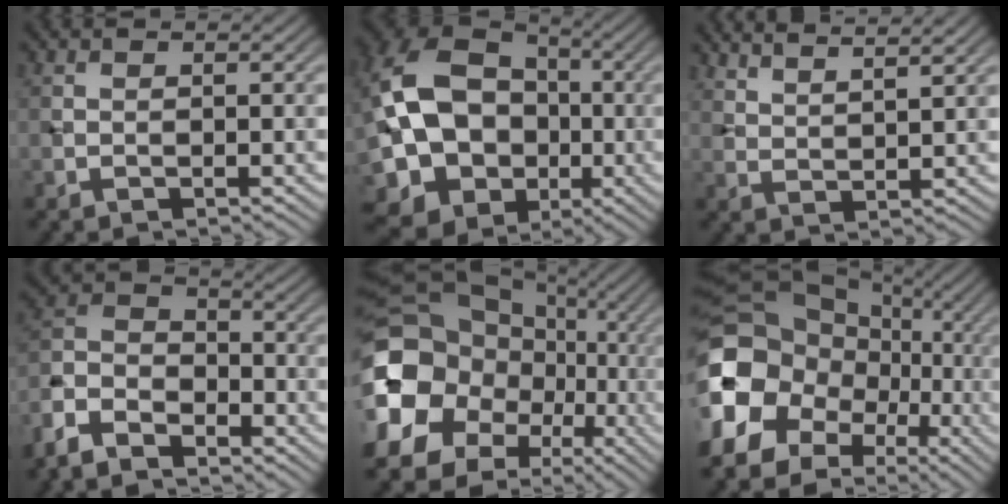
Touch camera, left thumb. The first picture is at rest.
{"total": 19.1, "force": [-1.2, 15.1, 11.6], "torque": [-0.248, 0.001, -0.015]}
{"total": 6.1, "force": [5.1, 1.0, 3.2], "torque": [-0.039, 0.004, 0.080]}
{"total": 9.6, "force": [-7.1, 4.7, 4.5], "torque": [-0.109, -0.007, -0.160]}
{"total": 19.6, "force": [-2.2, 16.9, 9.8], "torque": [-0.243, -0.014, -0.049]}
{"total": 18.4, "force": [-4.1, 15.2, 9.5], "torque": [-0.257, -0.019, -0.073]}